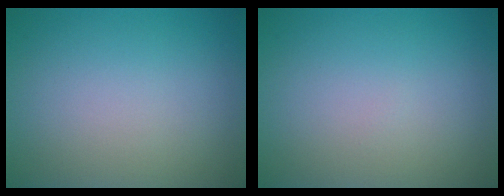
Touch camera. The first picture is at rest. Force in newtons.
{"total": 0.0}